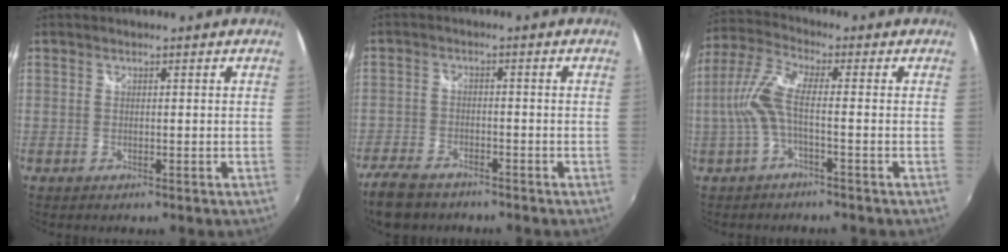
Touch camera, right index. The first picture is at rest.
{"total": 8.8, "force": [-7.1, 3.9, 3.5], "torque": [-0.104, -0.016, -0.130]}
{"total": 7.3, "force": [-1.4, 1.3, 7.0], "torque": [-0.166, 0.009, -0.029]}